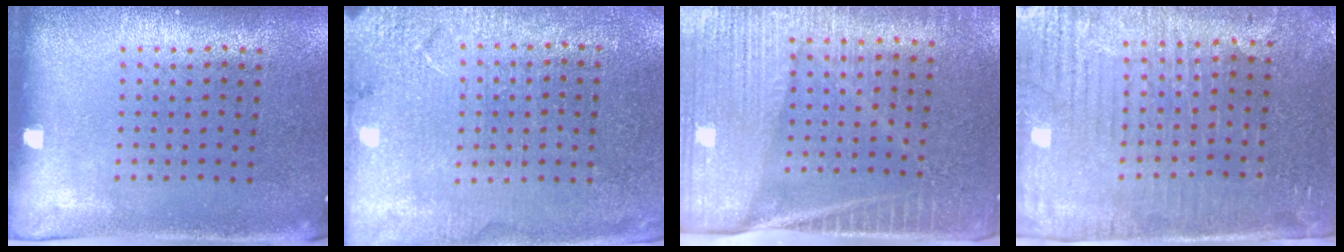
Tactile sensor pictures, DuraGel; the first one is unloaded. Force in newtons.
{"total": 2.8, "press": 2.8, "slide": 0.1}
{"total": 4.0, "press": 3.7, "slide": 1.6}
{"total": 3.7, "press": 3.5, "slide": 1.4}